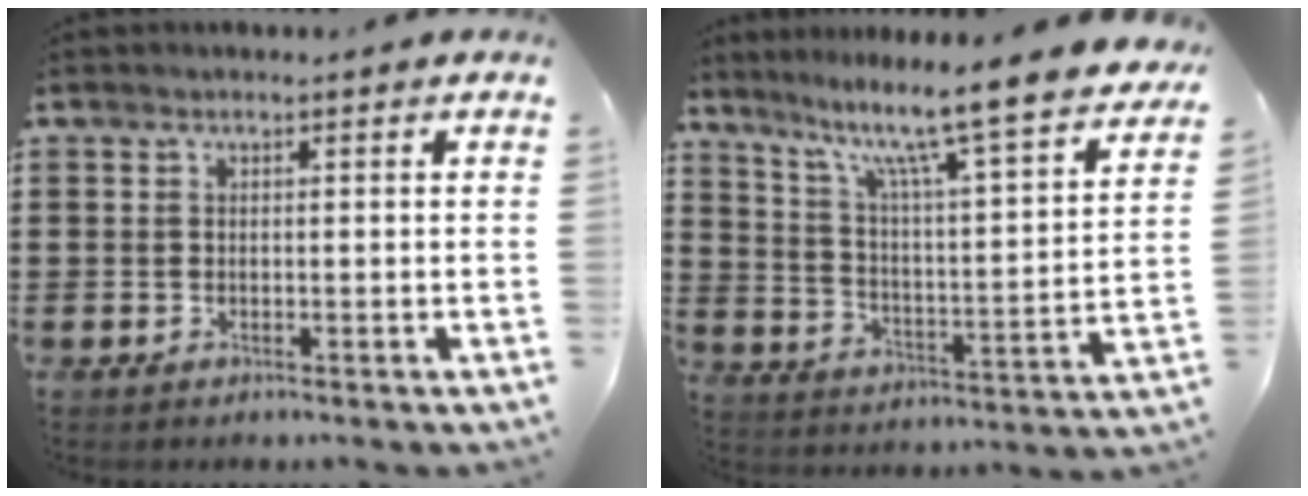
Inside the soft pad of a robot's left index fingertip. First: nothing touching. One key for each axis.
{"total": 10.0, "fx": 8.2, "fy": 0.0, "fz": 5.9, "tx": -0.127, "ty": -0.071, "tz": 0.124}